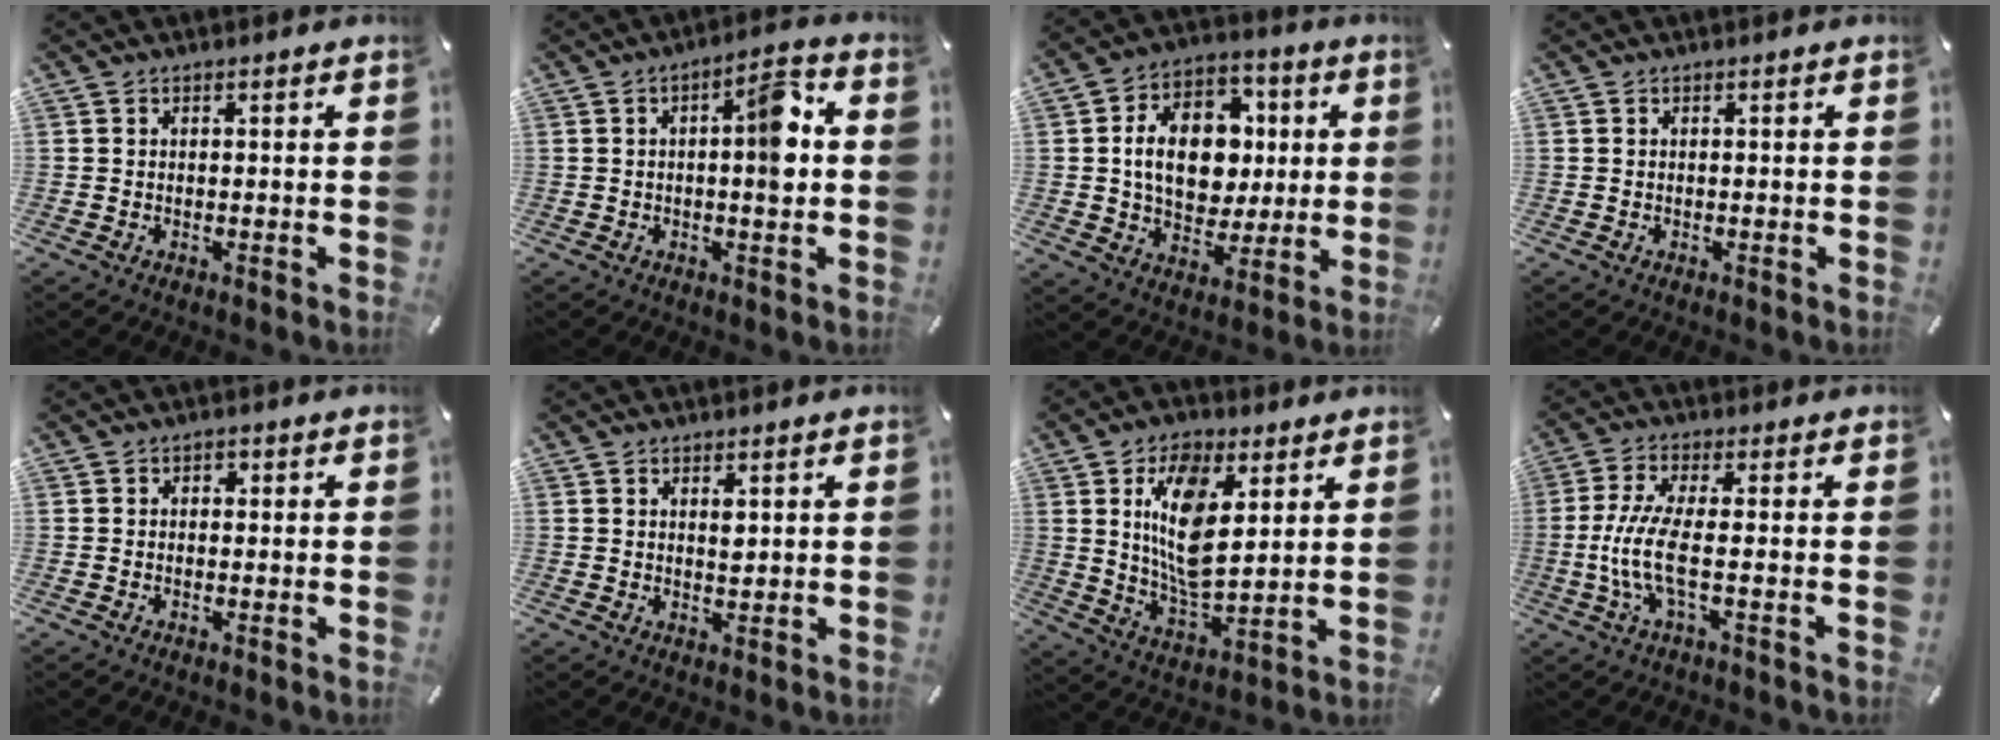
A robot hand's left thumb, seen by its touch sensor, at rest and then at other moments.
{"total": 8.9, "force": [0.5, 2.8, 8.5], "torque": [-0.106, 0.000, -0.002]}
{"total": 15.6, "force": [1.0, 12.0, 9.9], "torque": [-0.182, 0.010, 0.019]}
{"total": 0.0}
{"total": 1.0, "force": [-0.3, 0.9, 0.4], "torque": [-0.008, 0.006, -0.008]}
{"total": 2.0, "force": [1.0, 1.0, 1.4], "torque": [-0.024, -0.002, 0.016]}
{"total": 13.5, "force": [4.8, 7.4, 10.2], "torque": [-0.207, -0.008, 0.083]}
{"total": 9.5, "force": [-1.1, 2.2, 9.2], "torque": [-0.204, -0.021, -0.025]}